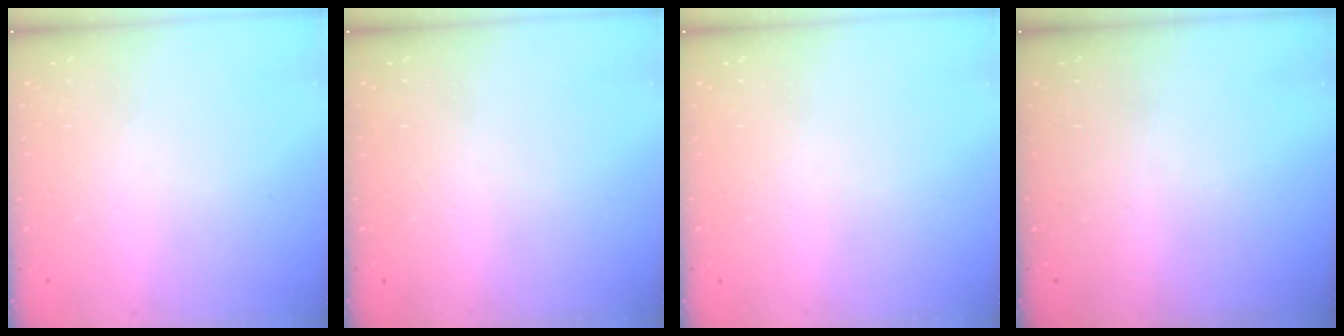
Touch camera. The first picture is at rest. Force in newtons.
{"total": 0.0}
{"total": 0.0}
{"total": 0.0}